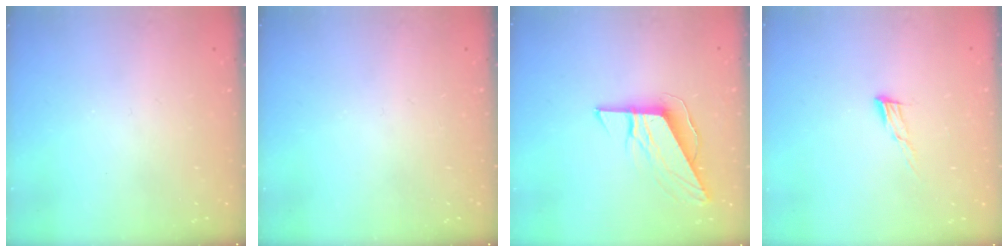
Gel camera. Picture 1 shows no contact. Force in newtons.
{"total": 0.0}
{"total": 9.5, "press": 9.5, "slide": 0.3}
{"total": 6.9, "press": 6.7, "slide": 1.3}